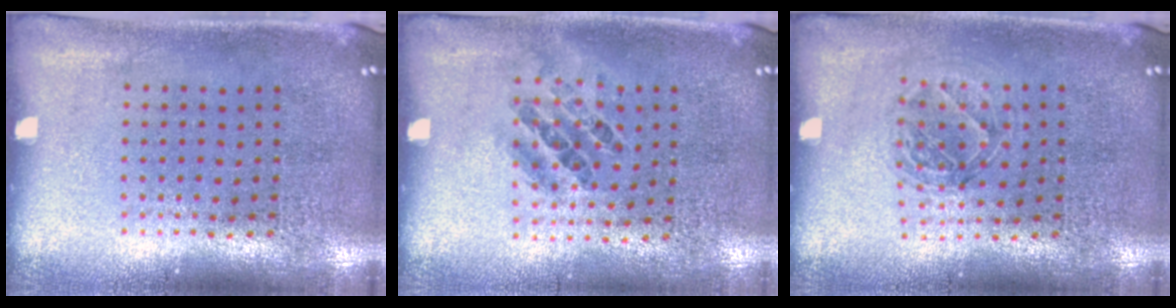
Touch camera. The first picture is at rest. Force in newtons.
{"total": 0.9, "press": 0.6, "slide": 0.6}
{"total": 1.2, "press": 1.0, "slide": 0.5}